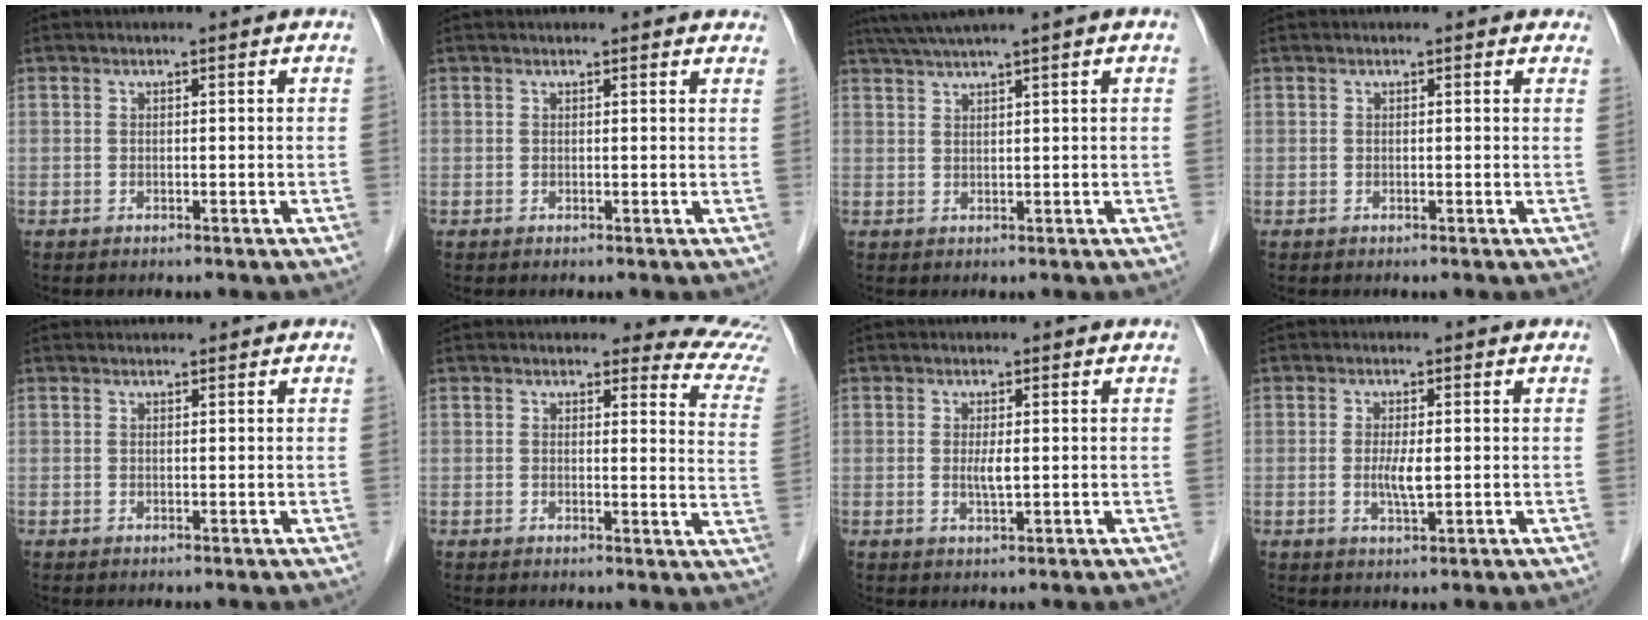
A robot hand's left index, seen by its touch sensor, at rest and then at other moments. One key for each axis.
{"total": 4.5, "fx": 4.2, "fy": 1.1, "fz": 1.2, "tx": -0.008, "ty": 0.015, "tz": 0.035}
{"total": 5.1, "fx": 3.8, "fy": -1.2, "fz": 3.2, "tx": -0.061, "ty": 0.024, "tz": 0.072}
{"total": 1.1, "fx": 1.0, "fy": 0.5, "fz": 0.3, "tx": -0.002, "ty": -0.001, "tz": -0.001}
{"total": 1.7, "fx": 1.7, "fy": 0.4, "fz": 0.2, "tx": -0.008, "ty": 0.022, "tz": 0.026}
{"total": 9.1, "fx": 9.0, "fy": 0.7, "fz": 0.5, "tx": 0.021, "ty": -0.086, "tz": 0.060}
{"total": 1.8, "fx": 0.2, "fy": 0.2, "fz": 1.8, "tx": -0.039, "ty": -0.004, "tz": 0.005}
{"total": 2.8, "fx": 0.0, "fy": 0.4, "fz": 2.8, "tx": -0.059, "ty": -0.005, "tz": 0.002}